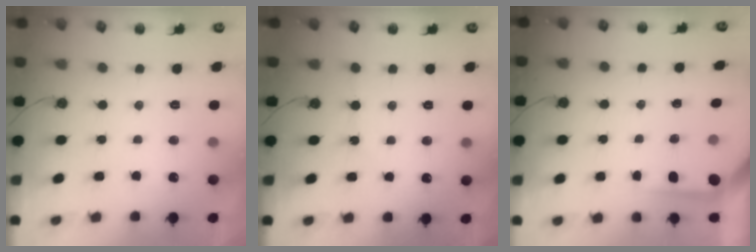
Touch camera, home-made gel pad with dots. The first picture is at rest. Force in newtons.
{"total": 1.6, "press": 1.5, "slide": 0.3}
{"total": 3.5, "press": 3.5, "slide": 0.3}